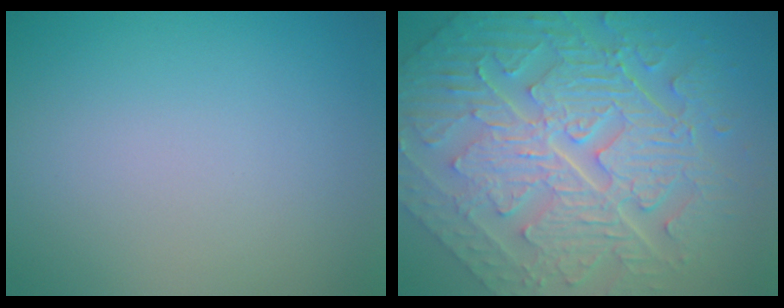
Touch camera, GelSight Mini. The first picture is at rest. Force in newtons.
{"total": 11.4, "press": 7.7, "slide": 8.4}